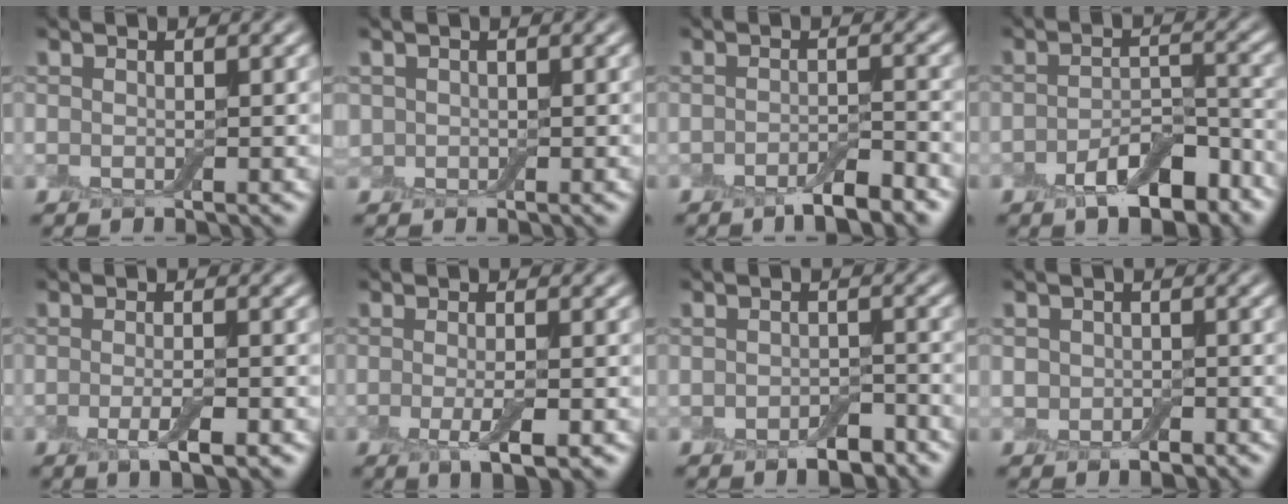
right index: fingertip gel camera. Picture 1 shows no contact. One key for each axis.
{"total": 0.8, "fx": 0.1, "fy": 0.8, "fz": 0.1, "tx": 0.001, "ty": 0.000, "tz": -0.002}
{"total": 3.4, "fx": -2.4, "fy": 0.9, "fz": 2.2, "tx": -0.035, "ty": 0.000, "tz": -0.040}
{"total": 5.6, "fx": -3.3, "fy": 2.5, "fz": 3.7, "tx": -0.055, "ty": 0.004, "tz": -0.056}
{"total": 2.8, "fx": -1.2, "fy": 0.6, "fz": 2.4, "tx": -0.045, "ty": -0.007, "tz": -0.021}
{"total": 2.9, "fx": -1.0, "fy": 0.7, "fz": 2.7, "tx": -0.052, "ty": -0.010, "tz": -0.016}
{"total": 2.9, "fx": -1.8, "fy": 1.5, "fz": 1.8, "tx": -0.027, "ty": -0.002, "tz": -0.027}
{"total": 1.9, "fx": -0.6, "fy": 1.5, "fz": 1.1, "tx": -0.017, "ty": -0.006, "tz": -0.015}